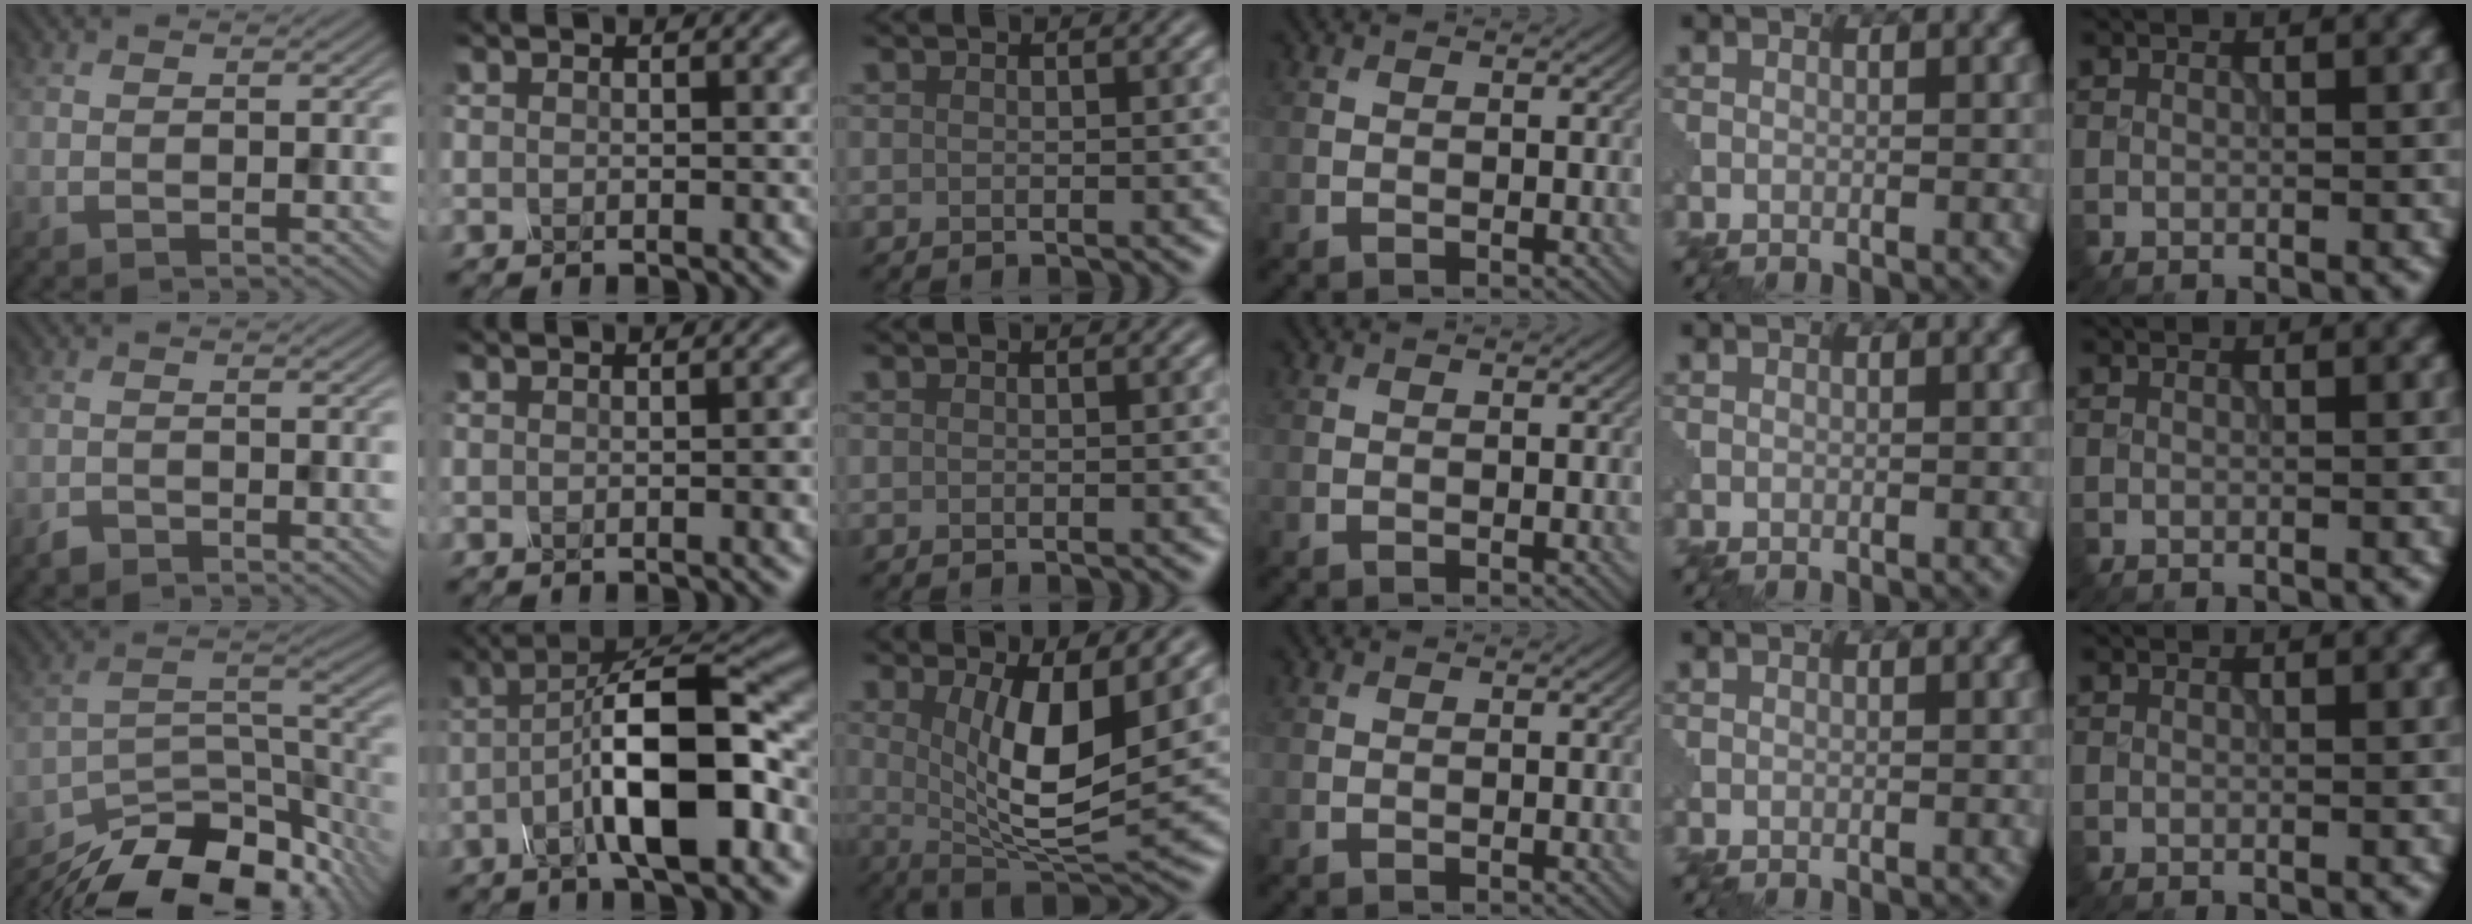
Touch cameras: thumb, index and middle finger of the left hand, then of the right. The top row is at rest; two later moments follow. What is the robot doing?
{"motion": "disassemble", "object": "glue stick"}